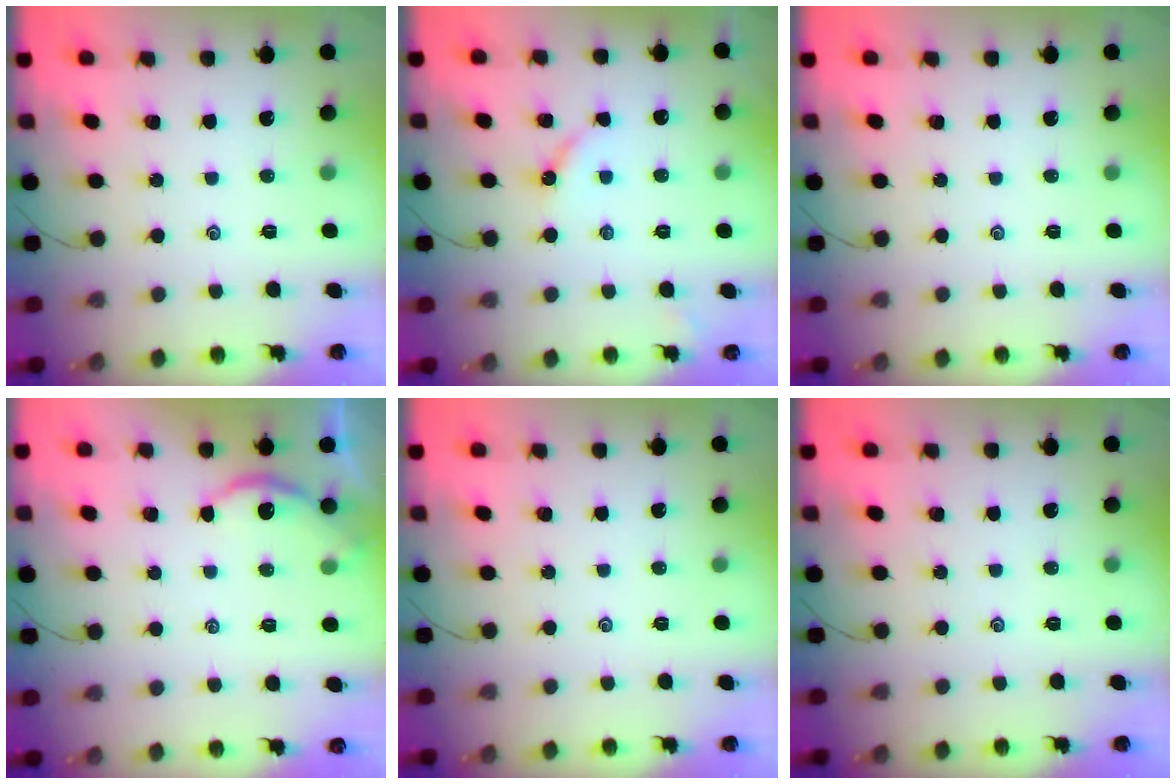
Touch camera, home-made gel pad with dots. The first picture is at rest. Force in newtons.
{"total": 4.6, "press": 4.6, "slide": 0.4}
{"total": 0.0}
{"total": 3.2, "press": 3.1, "slide": 0.6}
{"total": 0.0}
{"total": 0.0}